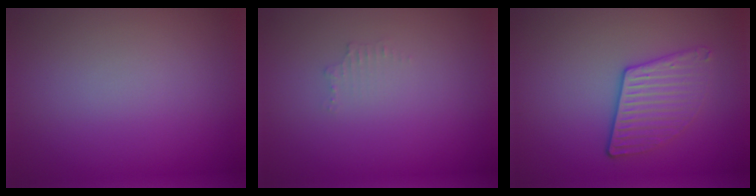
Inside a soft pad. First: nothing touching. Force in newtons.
{"total": 0.9, "press": 0.8, "slide": 0.1}
{"total": 3.3, "press": 2.8, "slide": 1.9}